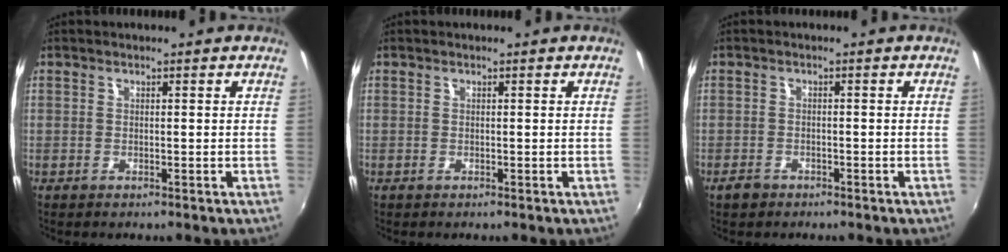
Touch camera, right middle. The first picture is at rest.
{"total": 0.0}
{"total": 2.1, "force": [-1.6, 1.3, 0.5], "torque": [-0.016, 0.000, -0.027]}